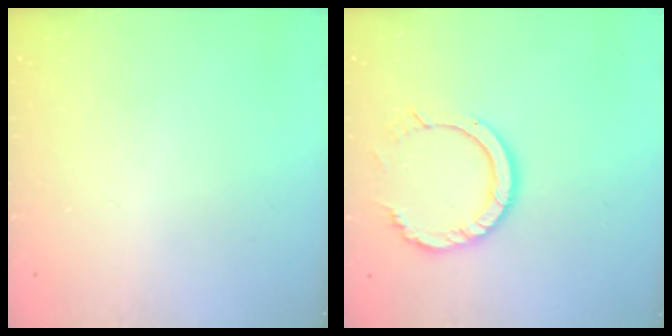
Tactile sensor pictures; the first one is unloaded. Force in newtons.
{"total": 10.1, "press": 10.1, "slide": 0.9}